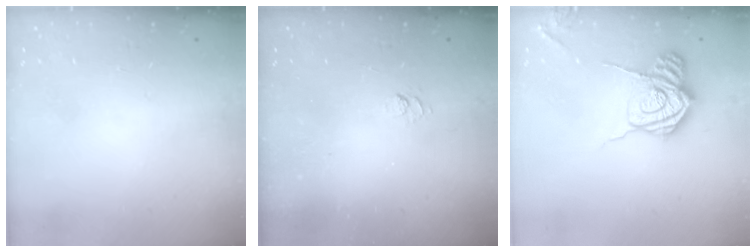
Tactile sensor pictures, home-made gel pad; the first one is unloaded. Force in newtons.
{"total": 2.5, "press": 2.0, "slide": 1.4}
{"total": 14.2, "press": 14.1, "slide": 0.8}